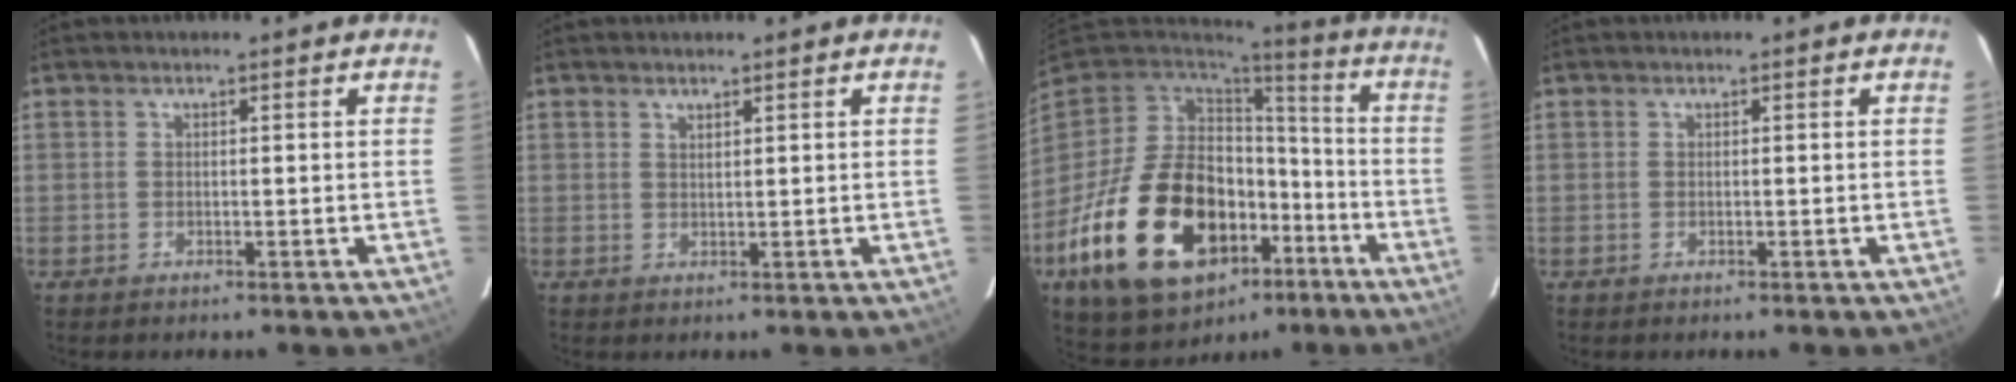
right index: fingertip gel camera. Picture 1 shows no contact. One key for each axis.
{"total": 1.0, "fx": 0.8, "fy": 0.3, "fz": 0.4, "tx": -0.006, "ty": 0.000, "tz": 0.015}
{"total": 28.8, "fx": -10.9, "fy": 17.1, "fz": 20.5, "tx": -0.416, "ty": -0.023, "tz": -0.157}
{"total": 0.0}